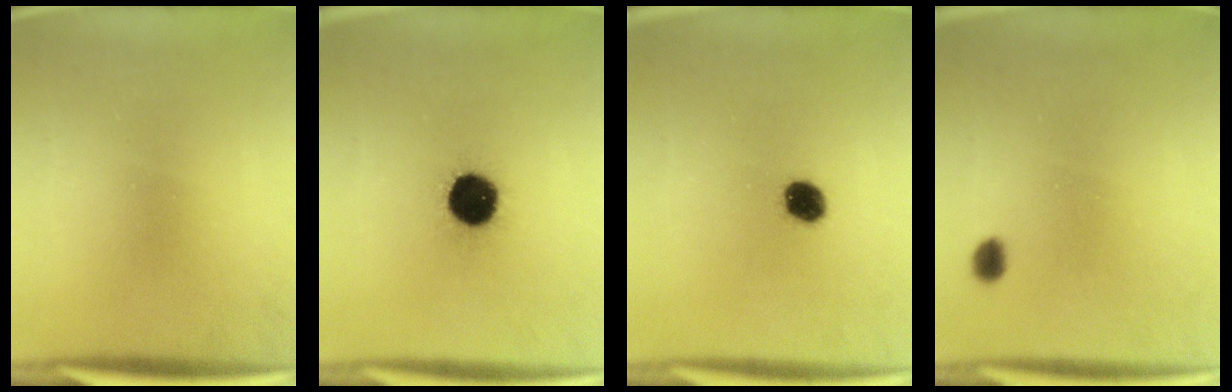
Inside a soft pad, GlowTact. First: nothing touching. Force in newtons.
{"total": 12.6}
{"total": 4.8}
{"total": 1.9}